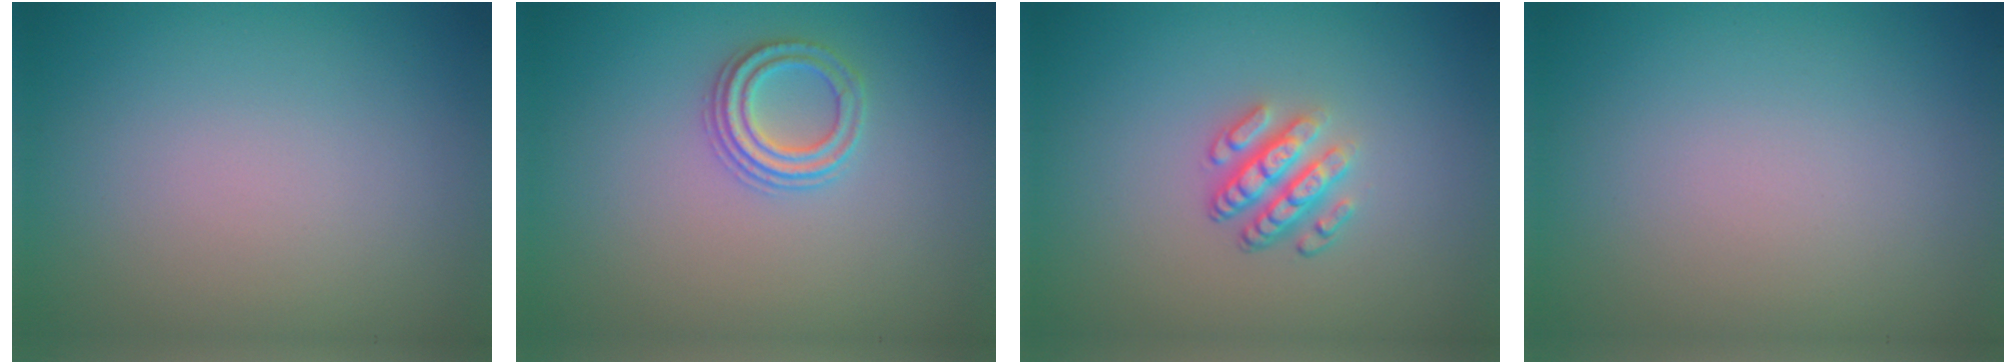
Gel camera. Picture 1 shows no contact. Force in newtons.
{"total": 2.3, "press": 2.2, "slide": 0.8}
{"total": 3.5, "press": 2.6, "slide": 2.3}
{"total": 0.0}